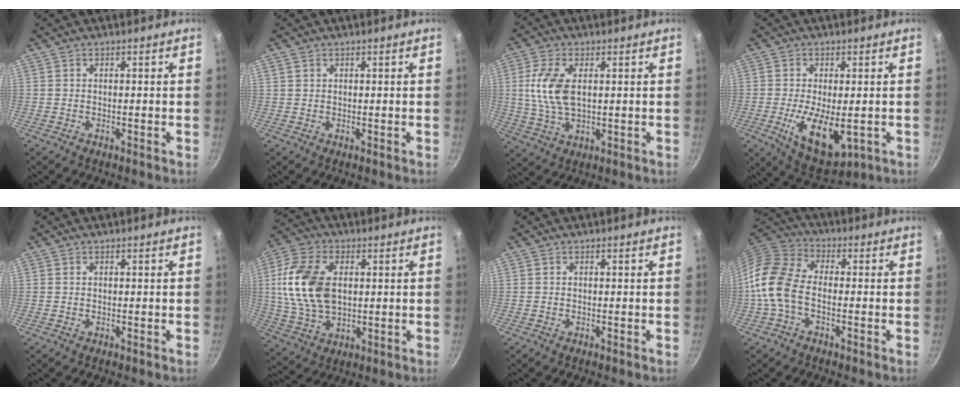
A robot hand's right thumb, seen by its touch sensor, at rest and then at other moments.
{"total": 0.9, "force": [0.5, 0.7, 0.3], "torque": [-0.003, 0.001, 0.008]}
{"total": 9.4, "force": [1.3, 4.9, 7.9], "torque": [-0.159, -0.001, 0.026]}
{"total": 11.2, "force": [-2.2, 5.4, 9.6], "torque": [-0.152, -0.012, -0.021]}
{"total": 0.0}
{"total": 15.1, "force": [1.9, 9.4, 11.7], "torque": [-0.219, 0.000, 0.035]}
{"total": 0.0}
{"total": 10.3, "force": [-2.4, 6.3, 7.8], "torque": [-0.153, 0.036, -0.069]}